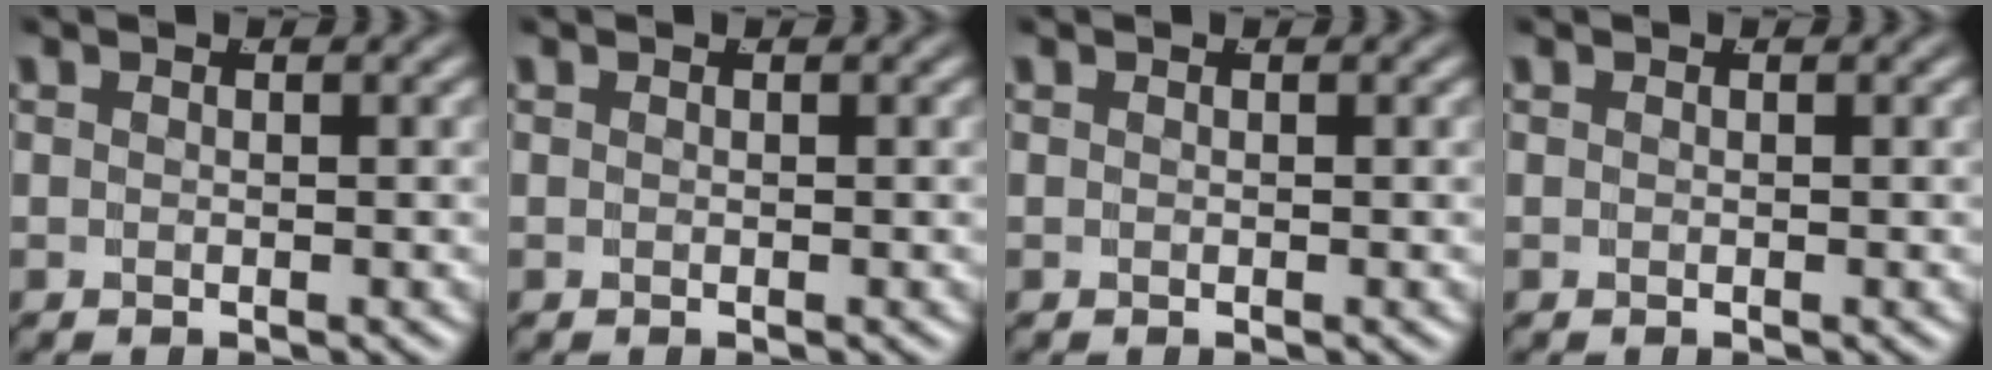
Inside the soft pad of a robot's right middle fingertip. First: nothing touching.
{"total": 0.0}
{"total": 0.0}
{"total": 0.0}